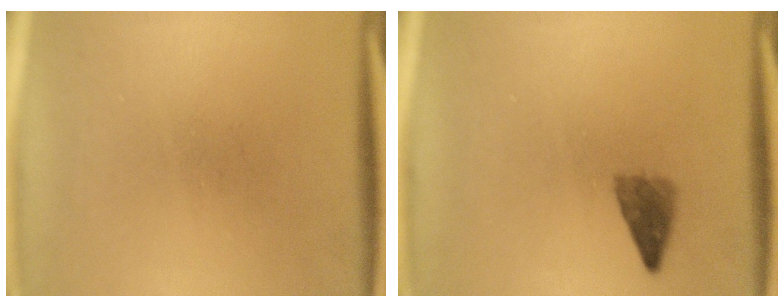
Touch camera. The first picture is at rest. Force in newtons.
{"total": 2.4}